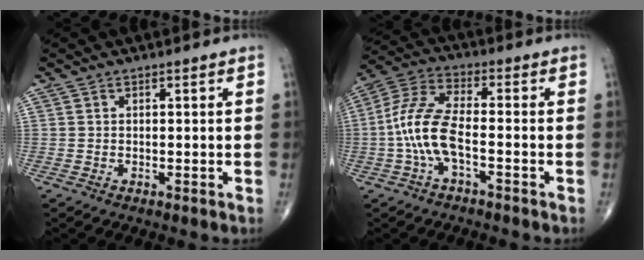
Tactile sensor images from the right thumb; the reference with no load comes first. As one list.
[{"total": 10.3, "force": [-2.5, 3.9, 9.2], "torque": [-0.211, 0.037, -0.053]}]